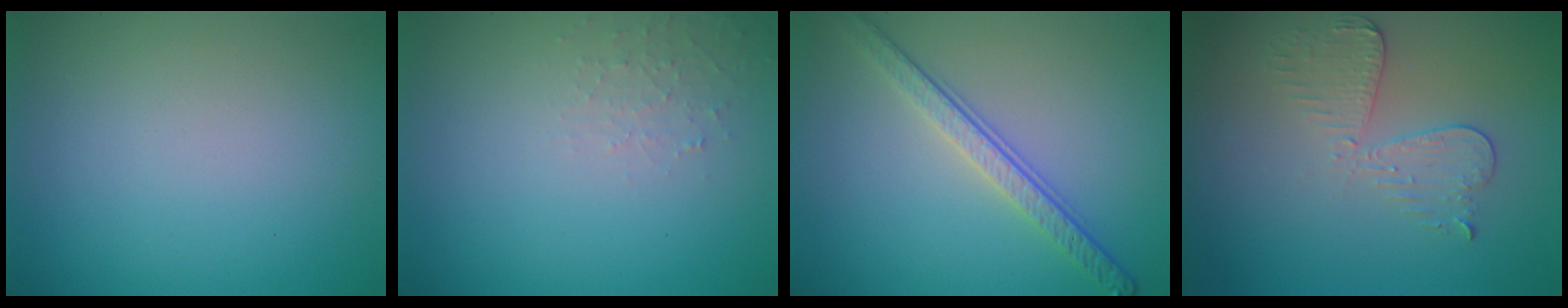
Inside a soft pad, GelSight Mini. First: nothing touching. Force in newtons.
{"total": 1.3, "press": 1.3, "slide": 0.2}
{"total": 4.2, "press": 3.0, "slide": 2.9}
{"total": 2.9, "press": 2.7, "slide": 1.2}